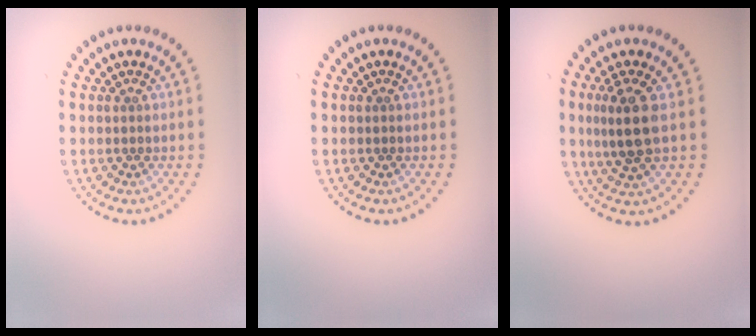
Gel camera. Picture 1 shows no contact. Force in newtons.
{"total": 0.0}
{"total": 3.6, "press": 3.3, "slide": 1.5}